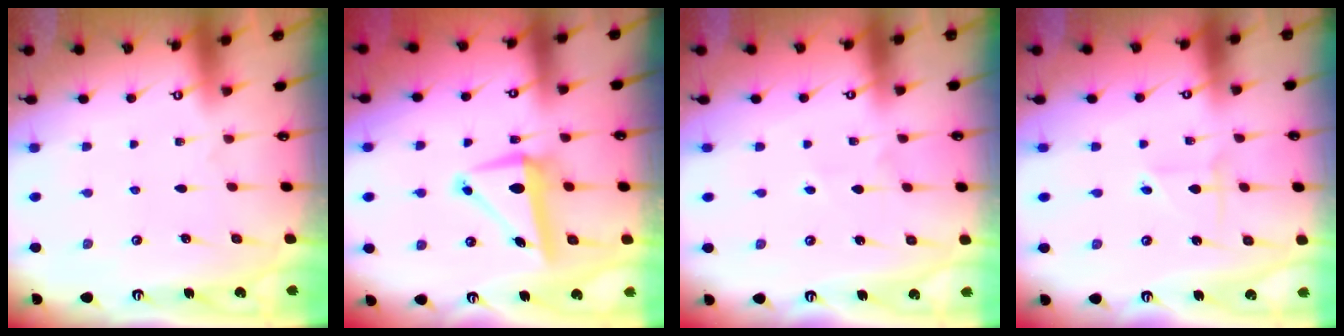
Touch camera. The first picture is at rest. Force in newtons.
{"total": 8.9, "press": 8.8, "slide": 1.5}
{"total": 2.3, "press": 2.2, "slide": 0.7}
{"total": 2.6, "press": 2.6, "slide": 0.2}